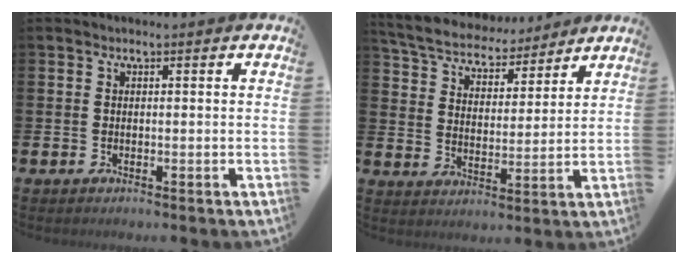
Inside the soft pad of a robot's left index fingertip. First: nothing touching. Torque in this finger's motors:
{"motor_torque": [1.29, -0.85, 0.63, 0.21]}